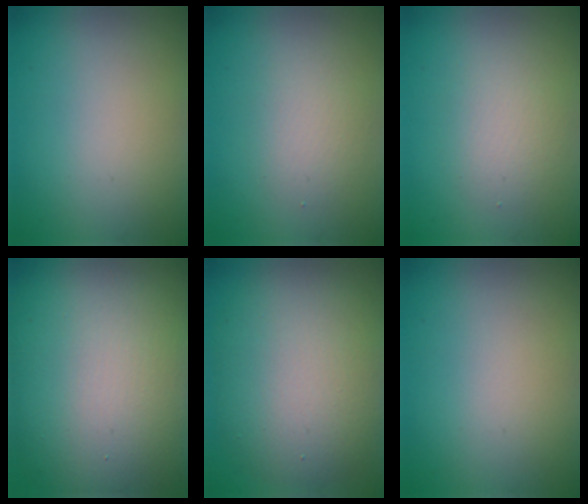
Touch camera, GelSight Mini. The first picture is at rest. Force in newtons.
{"total": 2.1, "press": 2.1, "slide": 0.1}
{"total": 2.5, "press": 2.5, "slide": 0.1}
{"total": 16.5, "press": 16.5, "slide": 0.9}
{"total": 8.8, "press": 8.8, "slide": 0.5}
{"total": 0.0}